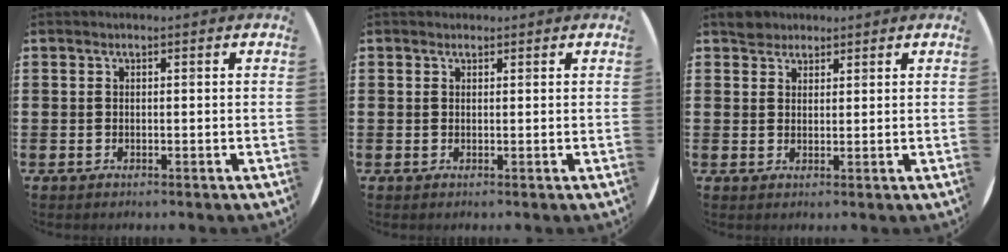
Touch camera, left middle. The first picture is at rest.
{"total": 0.6, "force": [0.5, 0.3, -0.1], "torque": [0.011, 0.002, 0.008]}
{"total": 2.4, "force": [2.2, 1.0, -0.1], "torque": [0.007, 0.002, 0.042]}